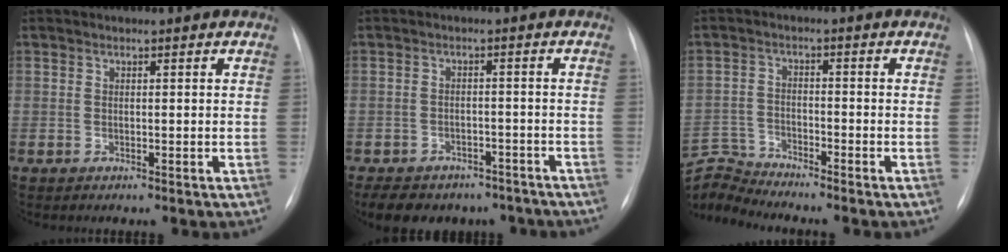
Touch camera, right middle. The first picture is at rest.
{"total": 13.0, "force": [-10.3, 6.8, 4.2], "torque": [-0.077, 0.005, -0.120]}
{"total": 7.0, "force": [-6.9, -1.3, -0.8], "torque": [0.000, 0.009, -0.131]}